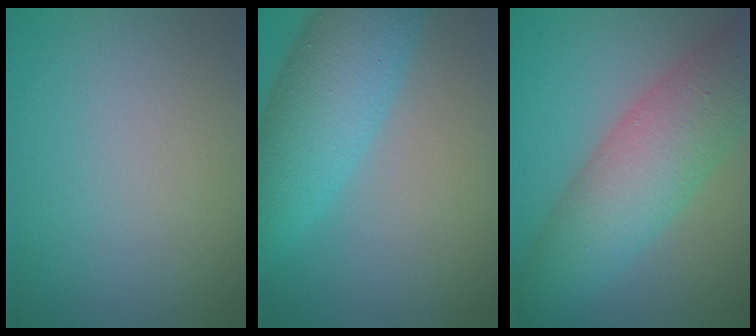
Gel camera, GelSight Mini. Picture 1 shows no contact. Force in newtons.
{"total": 8.2, "press": 8.2, "slide": 0.3}
{"total": 8.5, "press": 8.5, "slide": 0.1}